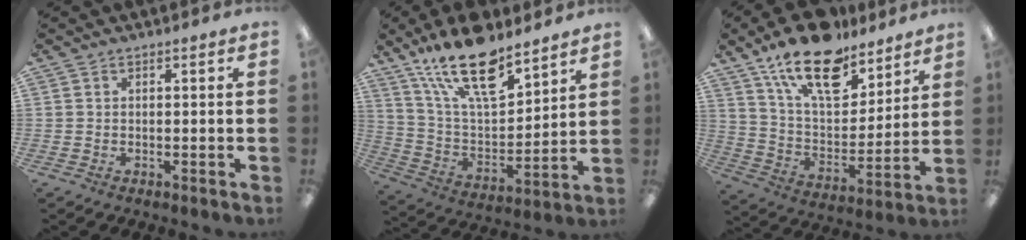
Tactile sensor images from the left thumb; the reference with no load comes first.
{"total": 20.0, "force": [14.0, 8.1, 11.8], "torque": [-0.211, -0.078, 0.246]}
{"total": 19.5, "force": [13.8, 9.0, 10.4], "torque": [-0.176, -0.082, 0.242]}